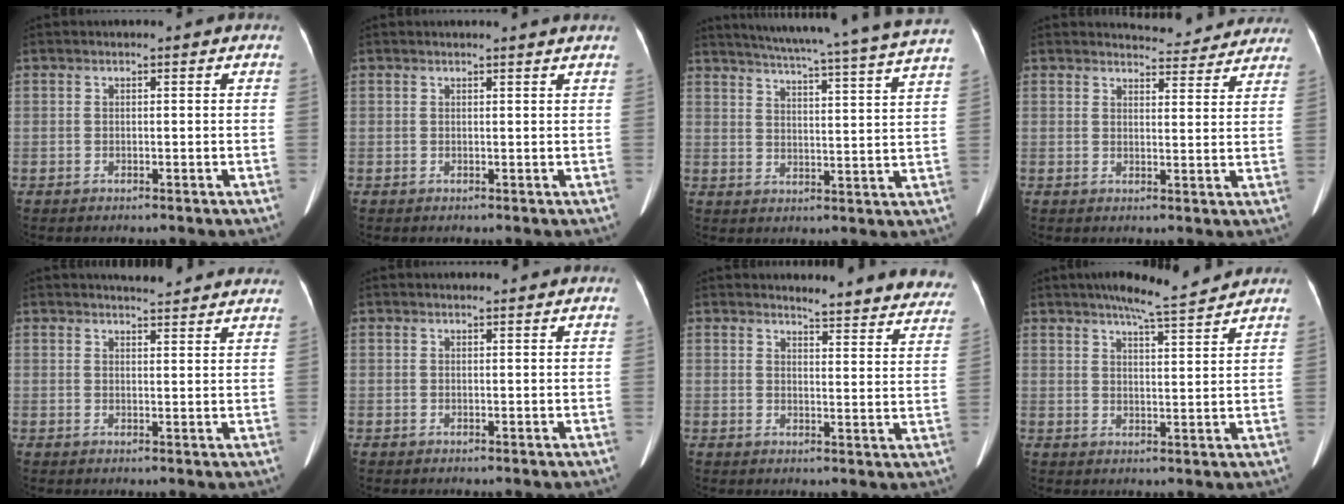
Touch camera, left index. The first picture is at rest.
{"total": 2.6, "force": [2.4, -0.4, 0.8], "torque": [-0.014, 0.004, 0.024]}
{"total": 24.6, "force": [22.2, -1.4, 10.6], "torque": [-0.168, -0.042, 0.277]}
{"total": 9.5, "force": [9.2, 2.0, 0.7], "torque": [0.010, -0.010, 0.092]}
{"total": 8.7, "force": [8.3, 1.1, 2.6], "torque": [-0.029, 0.004, 0.085]}
{"total": 2.5, "force": [2.5, 0.1, 0.6], "torque": [-0.010, 0.016, 0.029]}
{"total": 14.9, "force": [14.4, 2.1, 3.0], "torque": [-0.004, -0.069, 0.134]}
{"total": 8.3, "force": [7.4, -0.3, 3.8], "torque": [-0.065, 0.006, 0.105]}